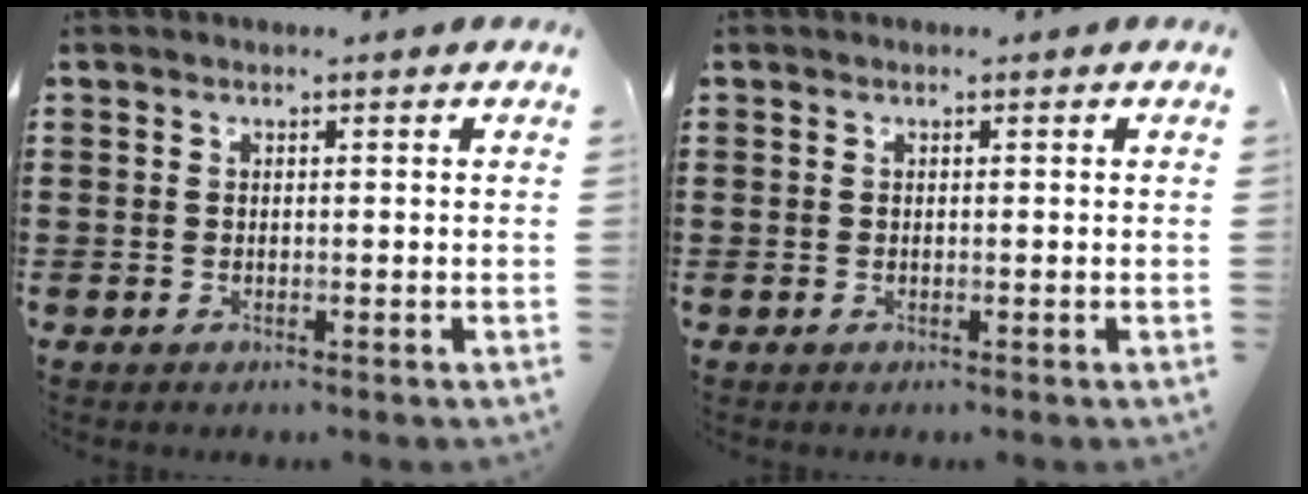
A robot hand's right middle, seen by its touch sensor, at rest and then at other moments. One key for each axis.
{"total": 0.0}